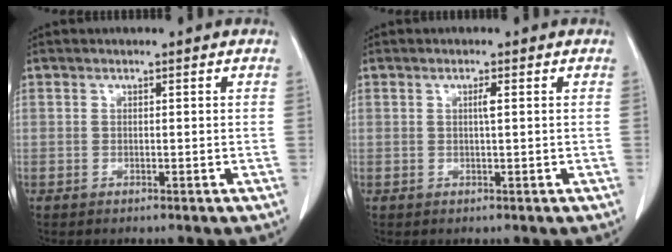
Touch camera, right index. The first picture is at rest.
{"total": 1.1, "force": [0.2, 0.0, 1.1], "torque": [-0.020, 0.001, 0.003]}